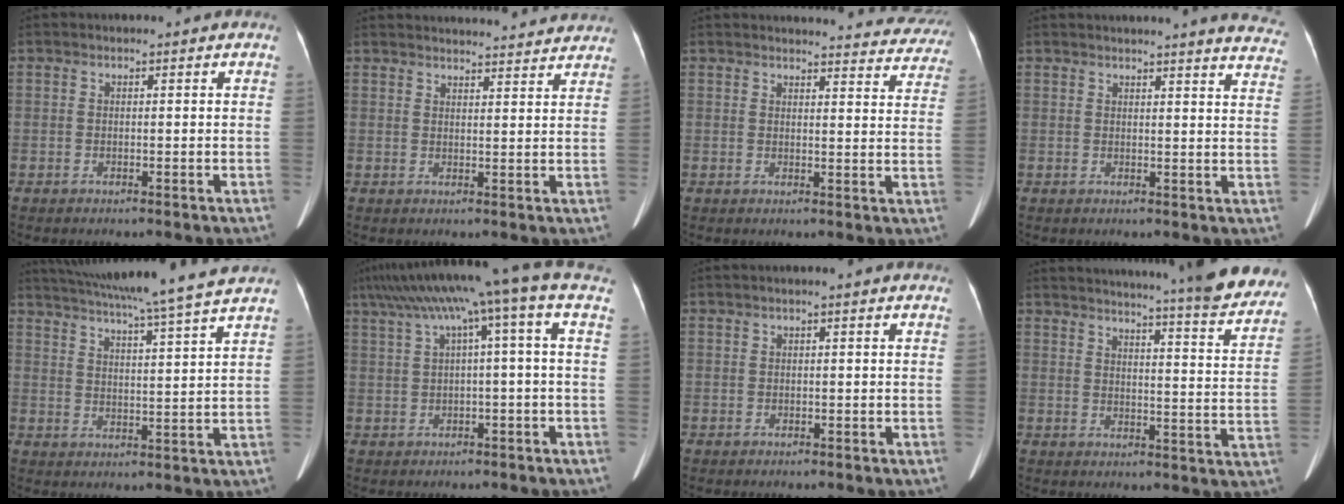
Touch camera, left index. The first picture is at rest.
{"total": 18.7, "force": [18.0, 2.6, 4.4], "torque": [-0.057, 0.016, 0.221]}
{"total": 21.7, "force": [20.9, 4.2, 3.8], "torque": [-0.031, -0.053, 0.220]}
{"total": 15.5, "force": [14.7, 1.0, 4.8], "torque": [-0.041, -0.055, 0.142]}
{"total": 17.5, "force": [15.4, -1.7, 8.0], "torque": [-0.142, -0.009, 0.216]}
{"total": 10.5, "force": [4.9, -1.1, 9.2], "torque": [-0.149, 0.054, 0.080]}
{"total": 0.0}
{"total": 27.3, "force": [24.6, 1.7, 11.7], "torque": [-0.161, -0.075, 0.287]}